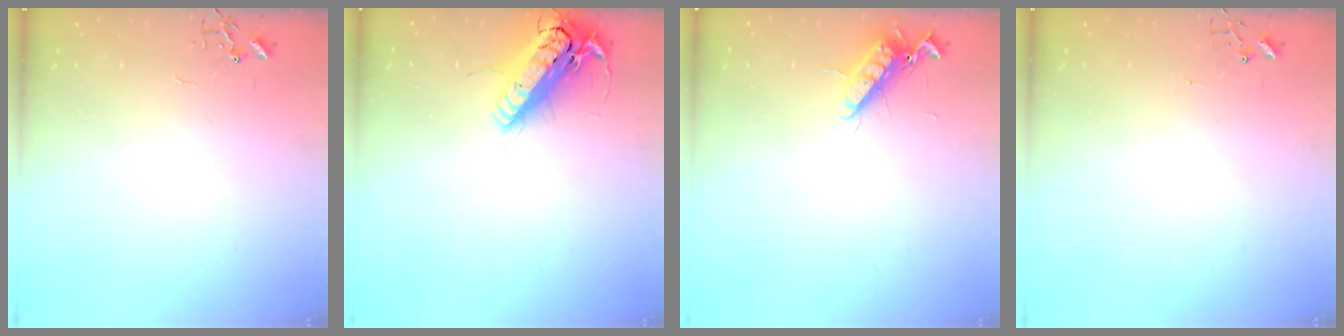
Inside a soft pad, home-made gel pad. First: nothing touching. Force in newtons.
{"total": 17.8, "press": 17.5, "slide": 3.4}
{"total": 11.1, "press": 11.1, "slide": 1.3}
{"total": 3.6, "press": 3.6, "slide": 0.4}